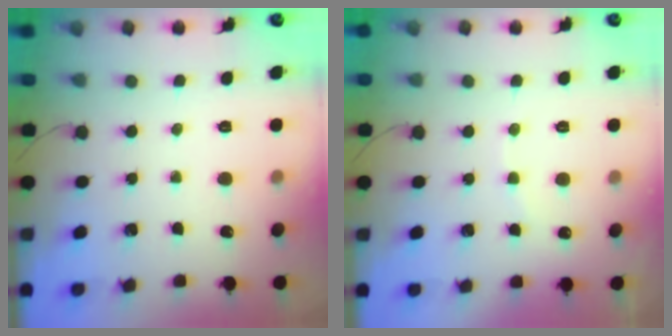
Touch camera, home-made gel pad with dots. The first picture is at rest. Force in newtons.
{"total": 5.7, "press": 5.7, "slide": 0.9}